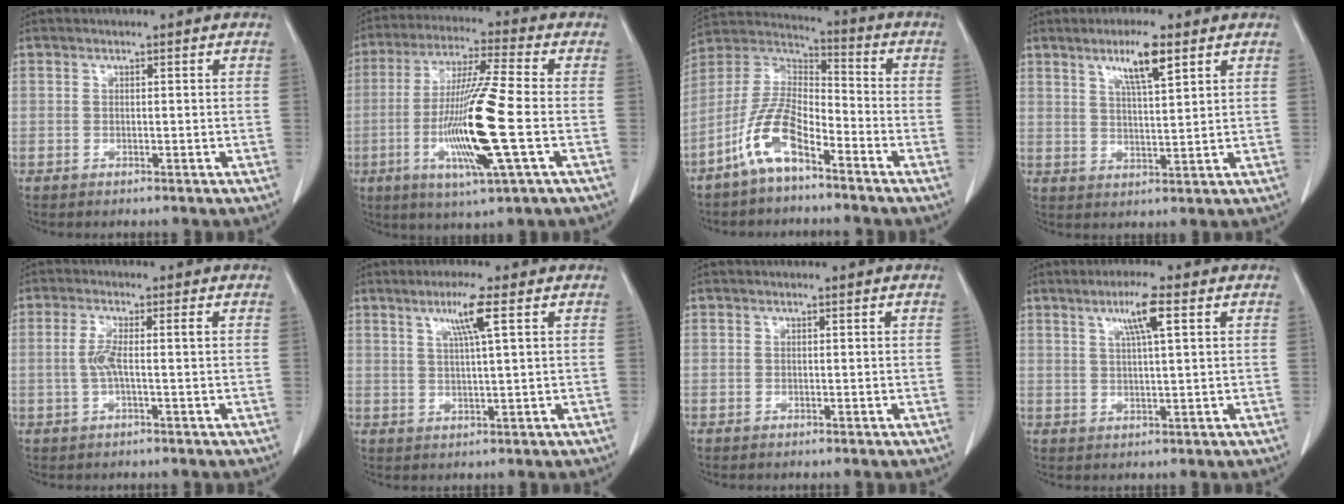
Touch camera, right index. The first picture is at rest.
{"total": 15.4, "force": [-3.4, -0.2, 15.0], "torque": [-0.297, -0.017, -0.068]}
{"total": 10.4, "force": [-6.2, 3.5, 7.5], "torque": [-0.167, 0.011, -0.122]}
{"total": 6.4, "force": [3.7, 0.5, 5.1], "torque": [-0.093, -0.001, 0.066]}
{"total": 3.5, "force": [-0.2, 0.1, 3.4], "torque": [-0.079, 0.008, -0.005]}
{"total": 5.0, "force": [2.3, -0.8, 4.4], "torque": [-0.084, 0.000, 0.043]}
{"total": 0.0}
{"total": 5.2, "force": [2.3, -0.2, 4.6], "torque": [-0.082, 0.004, 0.040]}